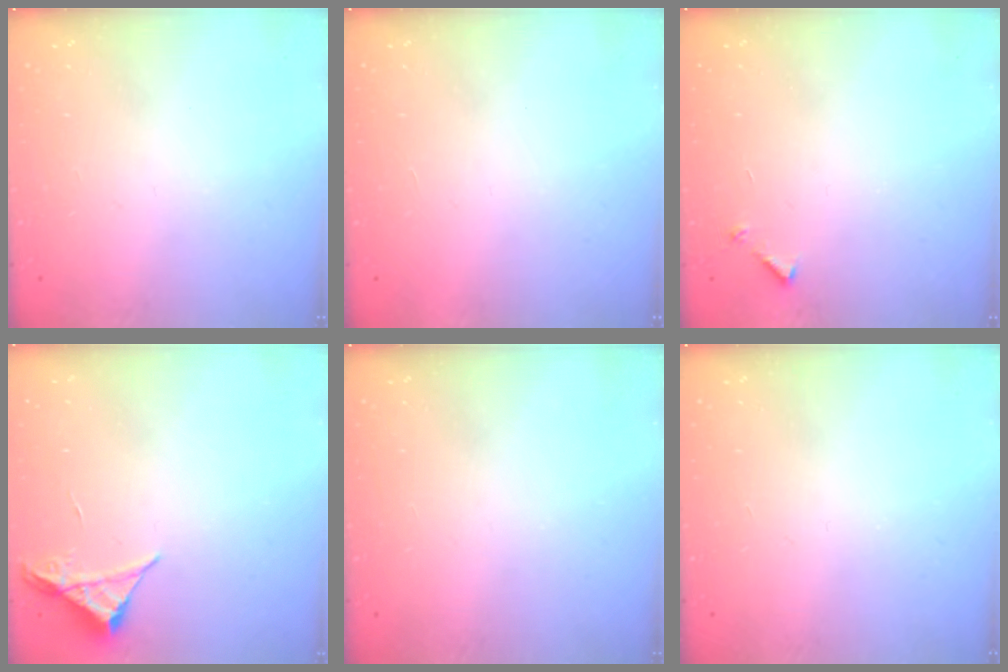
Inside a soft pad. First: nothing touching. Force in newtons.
{"total": 1.5, "press": 1.5, "slide": 0.1}
{"total": 5.0, "press": 4.9, "slide": 0.5}
{"total": 3.9, "press": 3.8, "slide": 0.5}
{"total": 0.0}
{"total": 0.0}